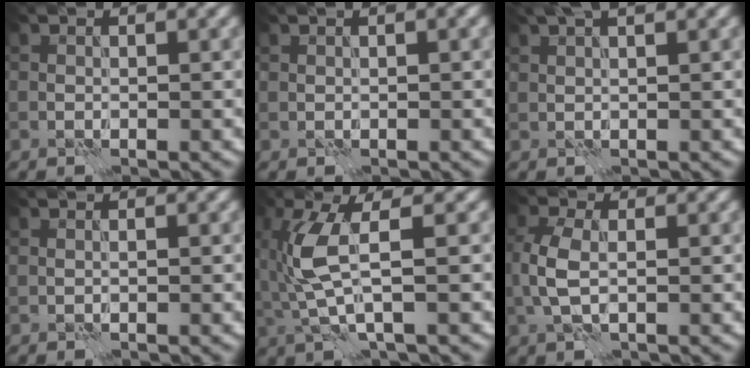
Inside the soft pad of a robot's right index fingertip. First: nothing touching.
{"total": 1.3, "force": [0.8, 0.2, 1.0], "torque": [-0.014, 0.003, 0.013]}
{"total": 4.1, "force": [2.9, 1.2, 2.6], "torque": [-0.032, 0.017, 0.028]}
{"total": 0.0}
{"total": 5.1, "force": [0.0, 1.3, 4.9], "torque": [-0.131, -0.002, 0.002]}
{"total": 3.5, "force": [0.0, 1.9, 2.9], "torque": [-0.073, 0.002, -0.003]}